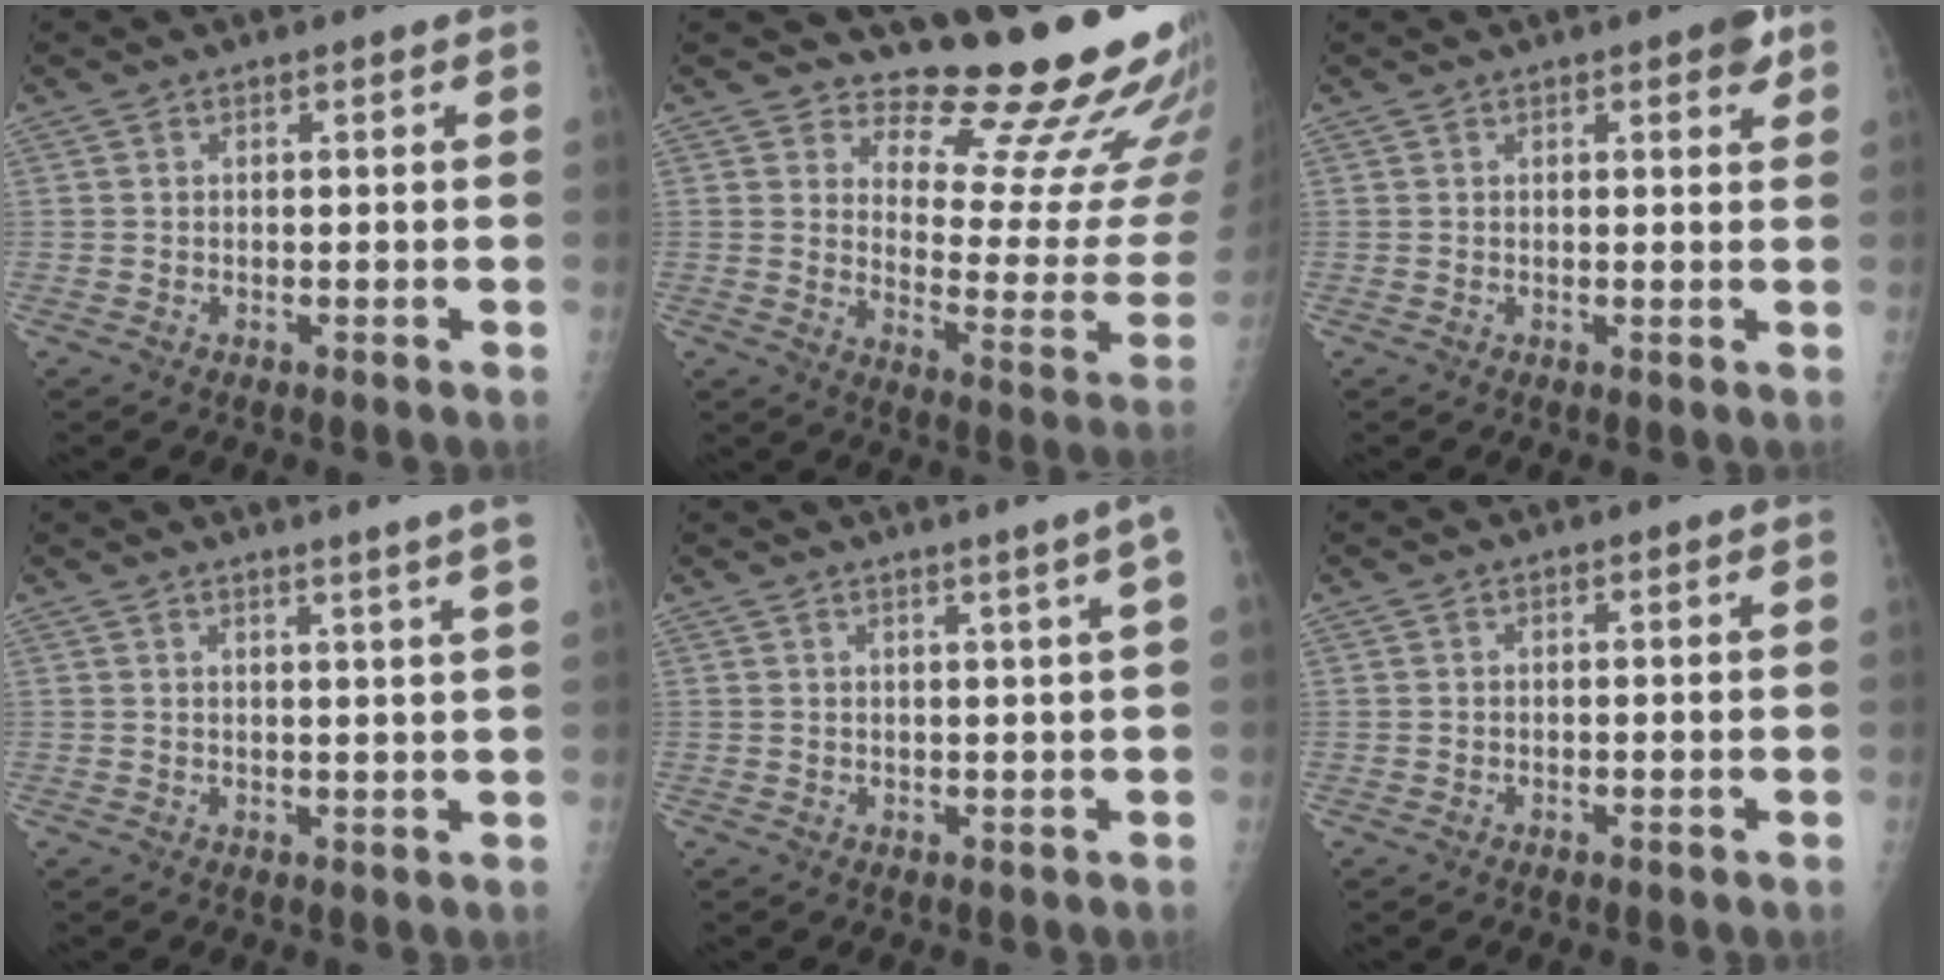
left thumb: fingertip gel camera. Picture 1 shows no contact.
{"total": 19.0, "force": [16.4, 4.9, 8.4], "torque": [-0.063, -0.162, 0.206]}
{"total": 3.3, "force": [1.9, 1.0, 2.5], "torque": [-0.023, -0.006, 0.019]}
{"total": 7.2, "force": [5.4, -1.2, 4.6], "torque": [-0.057, -0.020, 0.054]}
{"total": 4.3, "force": [2.3, -1.1, 3.4], "torque": [-0.046, -0.007, 0.032]}
{"total": 0.0}